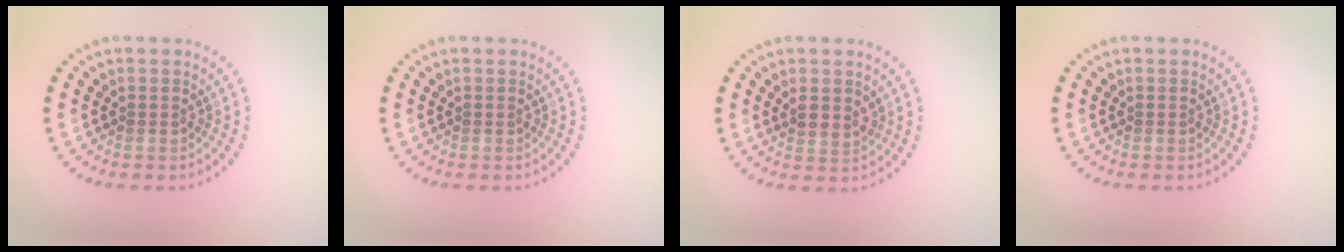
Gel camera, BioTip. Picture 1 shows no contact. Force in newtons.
{"total": 0.0}
{"total": 1.5, "press": 1.3, "slide": 0.8}
{"total": 0.0}